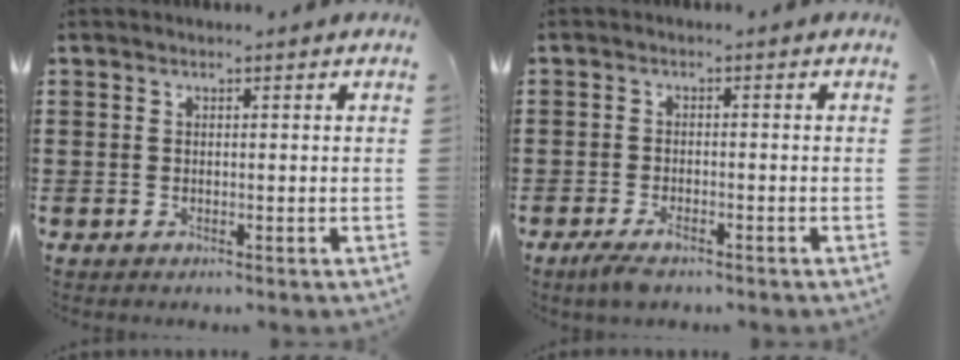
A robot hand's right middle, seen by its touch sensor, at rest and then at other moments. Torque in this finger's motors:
{"motor_torque": [0.88, 0.42, 0.36, 0.09]}